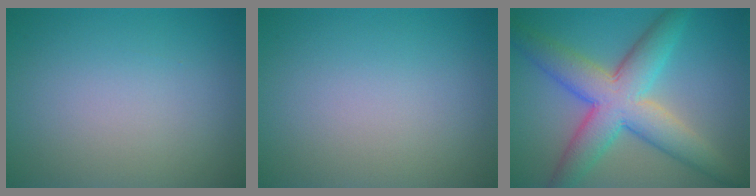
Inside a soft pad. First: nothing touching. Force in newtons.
{"total": 0.0}
{"total": 8.5, "press": 8.5, "slide": 0.4}